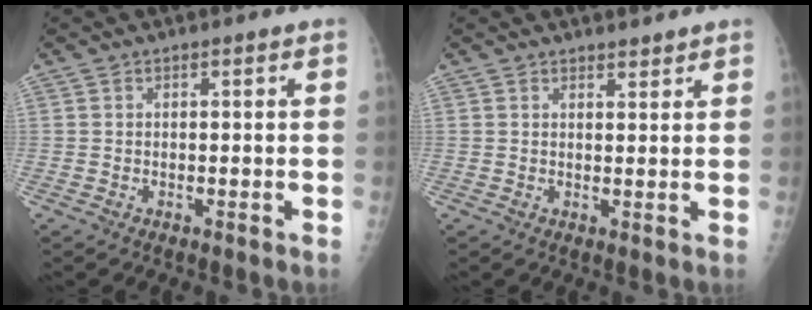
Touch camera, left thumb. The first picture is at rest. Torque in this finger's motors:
{"motor_torque": [-0.29, 0.13, -0.14, -0.14, 0.02]}